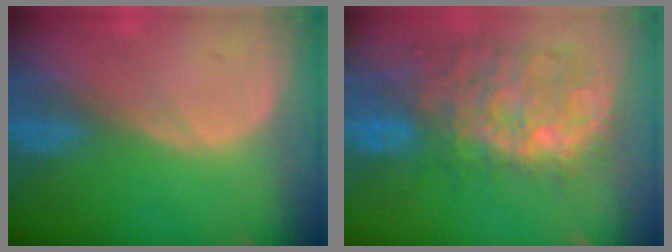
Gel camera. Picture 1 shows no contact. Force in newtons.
{"total": 11.0, "press": 10.3, "slide": 3.9}